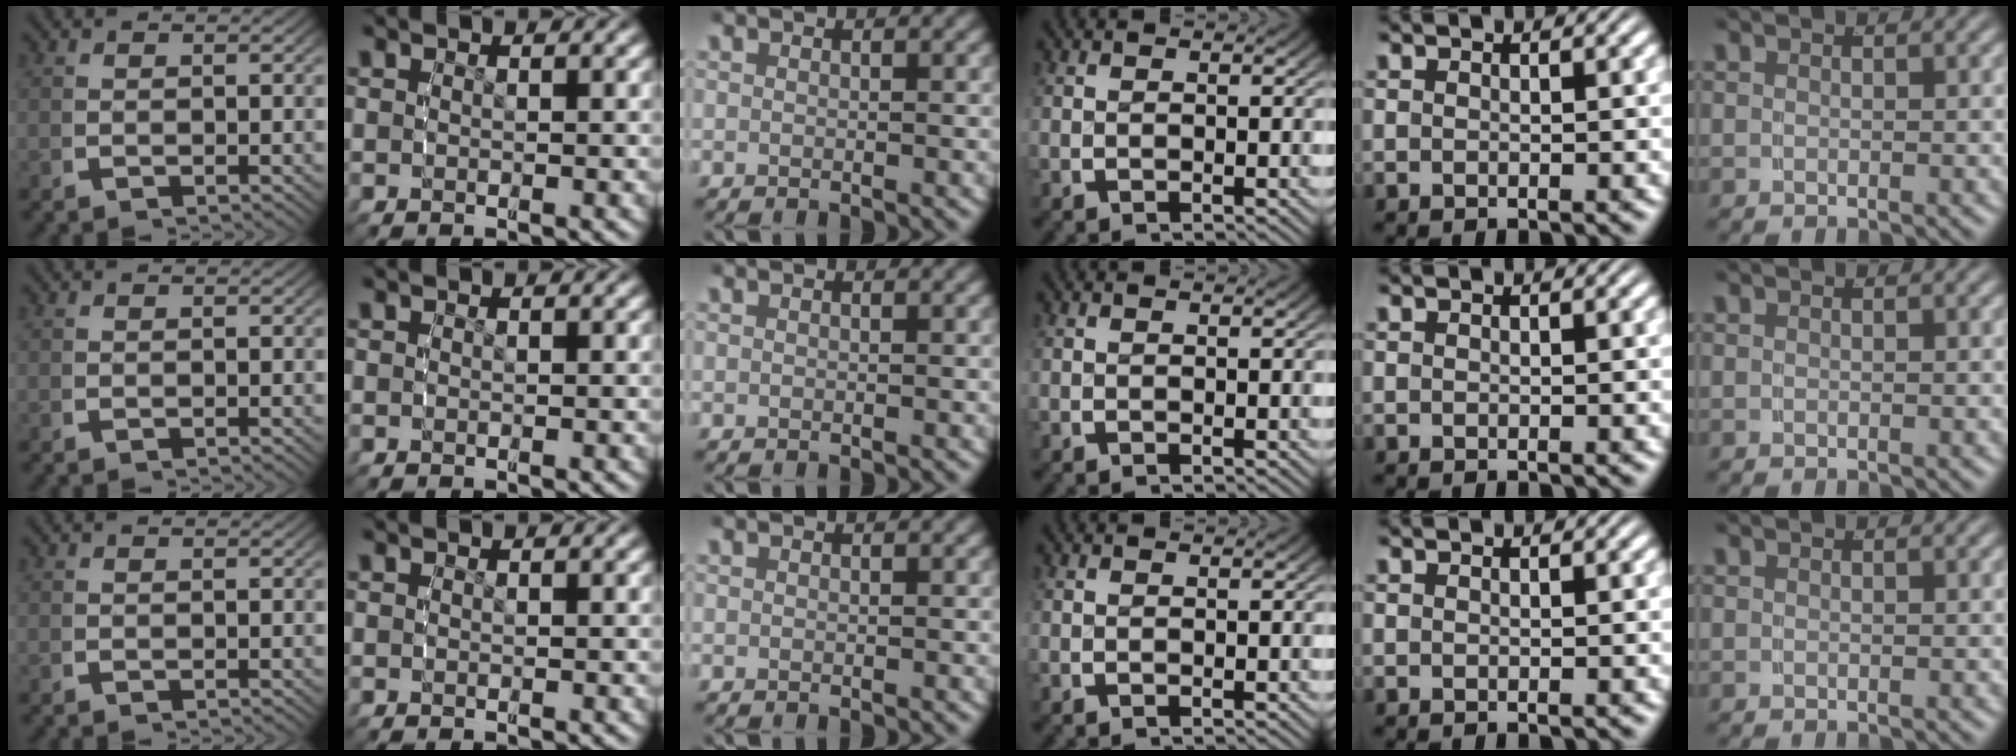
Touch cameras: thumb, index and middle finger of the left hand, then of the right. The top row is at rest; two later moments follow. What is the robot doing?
{"motion": "reach", "object": "coat"}